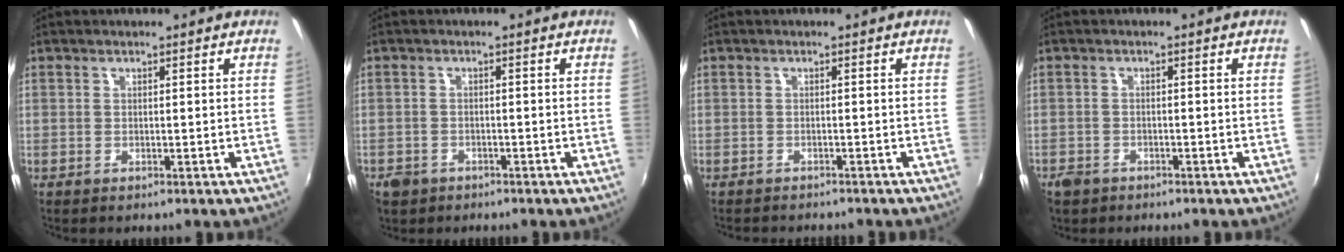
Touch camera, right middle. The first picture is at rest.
{"total": 3.9, "force": [-2.4, 2.9, 1.2], "torque": [-0.039, -0.004, -0.039]}
{"total": 2.6, "force": [-2.4, 0.7, 0.6], "torque": [-0.019, -0.008, -0.038]}
{"total": 3.2, "force": [-2.2, 2.1, 1.0], "torque": [-0.030, -0.004, -0.039]}